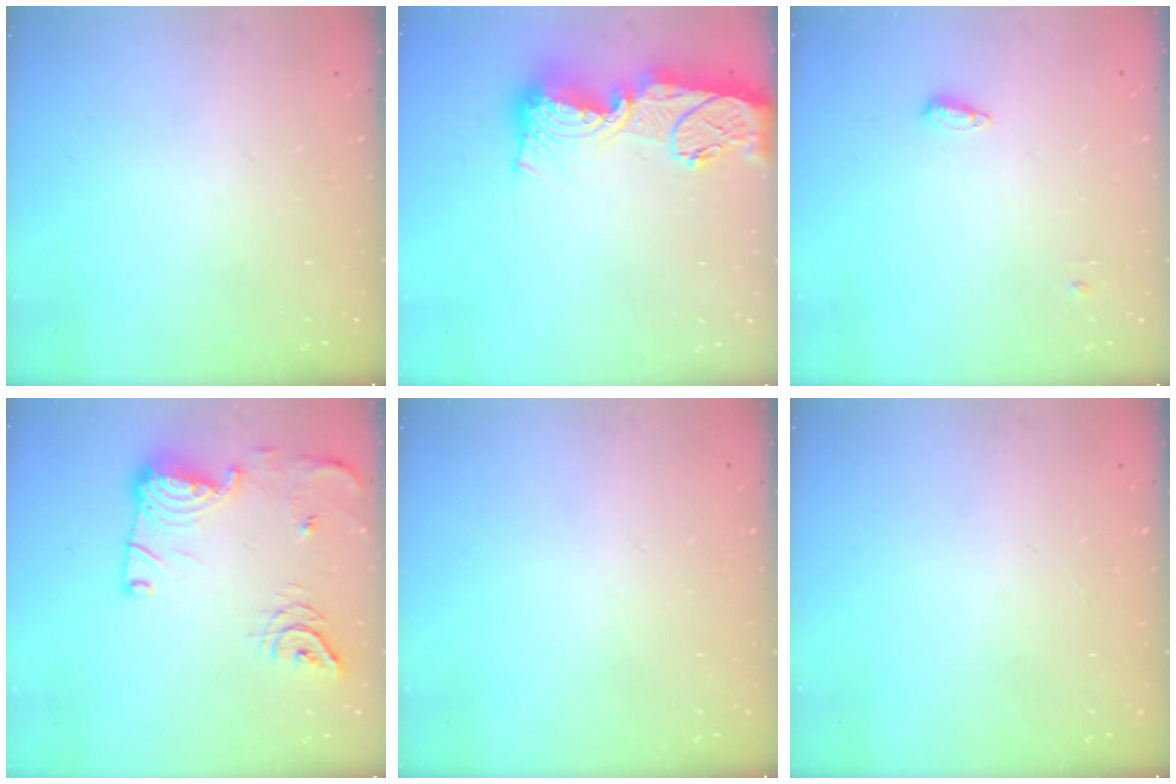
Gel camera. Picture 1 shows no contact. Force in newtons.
{"total": 18.5, "press": 18.4, "slide": 1.7}
{"total": 4.2, "press": 4.1, "slide": 0.8}
{"total": 16.1, "press": 15.5, "slide": 4.2}
{"total": 0.0}
{"total": 0.0}